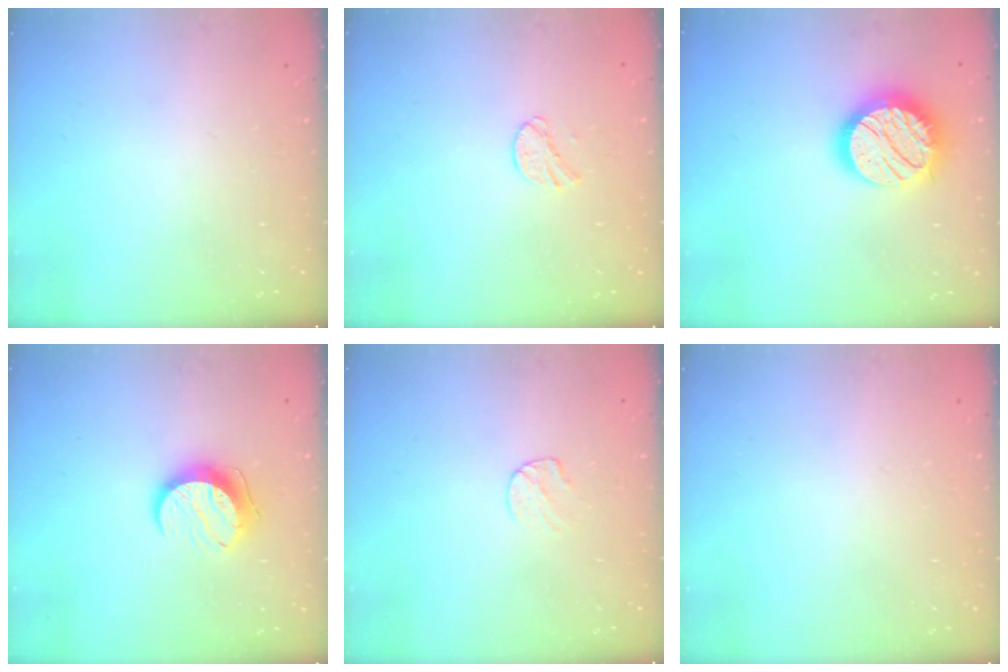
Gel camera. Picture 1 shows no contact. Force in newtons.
{"total": 6.1, "press": 6.1, "slide": 0.6}
{"total": 17.2, "press": 17.2, "slide": 1.0}
{"total": 10.4, "press": 10.4, "slide": 0.9}
{"total": 5.0, "press": 5.0, "slide": 0.5}
{"total": 0.5, "press": 0.5, "slide": 0.1}